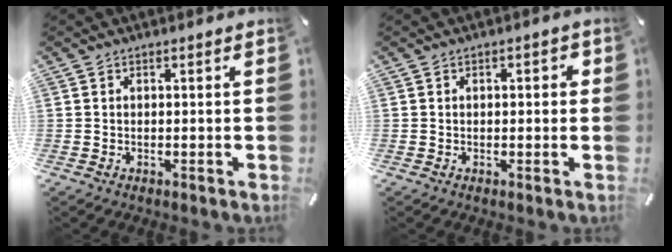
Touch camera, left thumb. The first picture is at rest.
{"total": 1.5, "force": [0.0, 0.9, 1.3], "torque": [-0.016, 0.004, -0.004]}